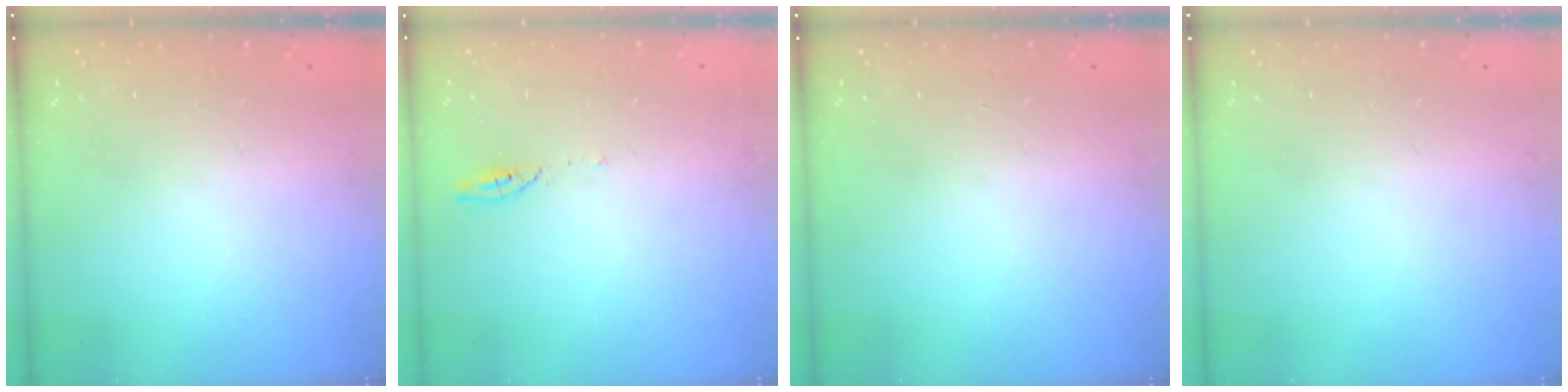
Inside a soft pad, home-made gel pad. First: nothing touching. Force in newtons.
{"total": 2.9, "press": 2.9, "slide": 0.4}
{"total": 0.0}
{"total": 0.0}